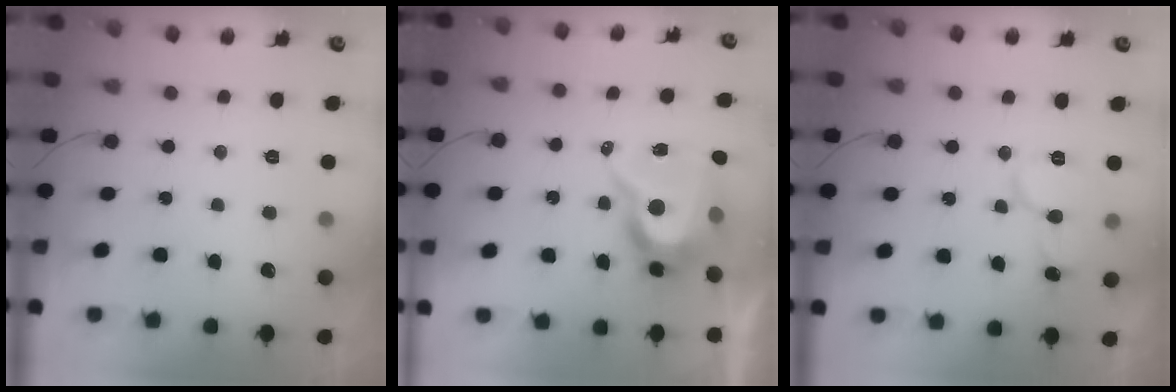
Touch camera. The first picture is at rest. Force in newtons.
{"total": 12.5, "press": 12.5, "slide": 0.8}
{"total": 10.0, "press": 10.0, "slide": 1.2}